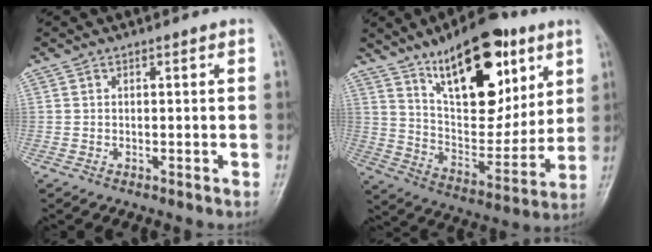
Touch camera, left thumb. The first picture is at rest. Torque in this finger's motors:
{"motor_torque": [2.00, 1.57, 2.06, -0.71, 0.67]}